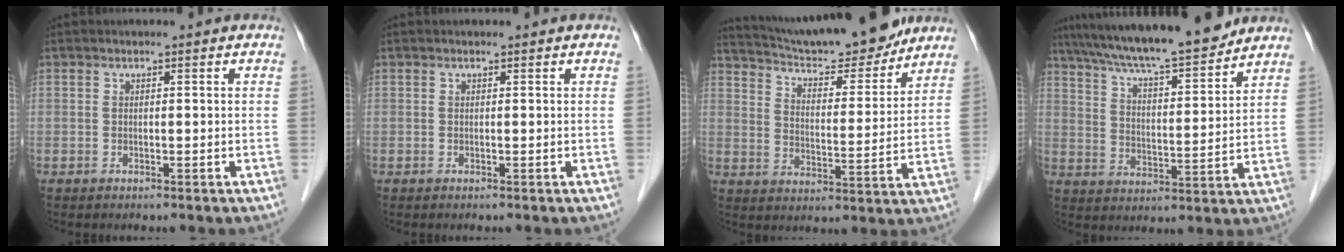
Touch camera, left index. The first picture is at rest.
{"total": 0.0}
{"total": 18.4, "force": [16.8, 2.3, 7.2], "torque": [-0.117, 0.001, 0.253]}
{"total": 17.4, "force": [15.3, 1.3, 8.2], "torque": [-0.139, 0.012, 0.243]}